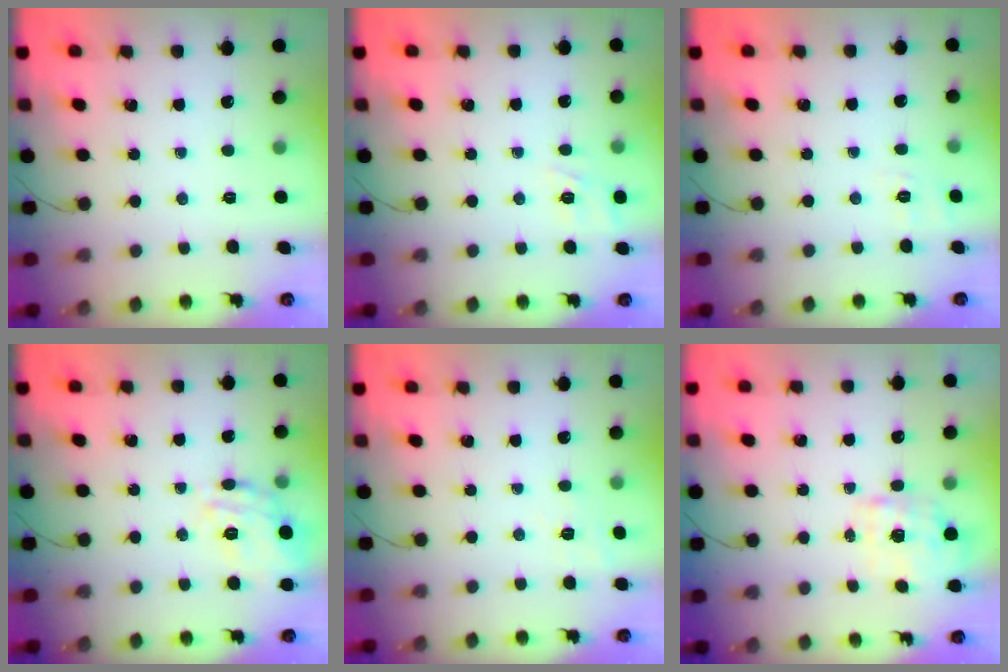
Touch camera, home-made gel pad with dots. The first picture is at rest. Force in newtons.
{"total": 3.1, "press": 2.7, "slide": 1.4}
{"total": 2.2, "press": 0.7, "slide": 2.1}
{"total": 15.4, "press": 15.4, "slide": 0.5}
{"total": 7.7, "press": 7.4, "slide": 2.0}
{"total": 1.9, "press": 1.8, "slide": 0.5}